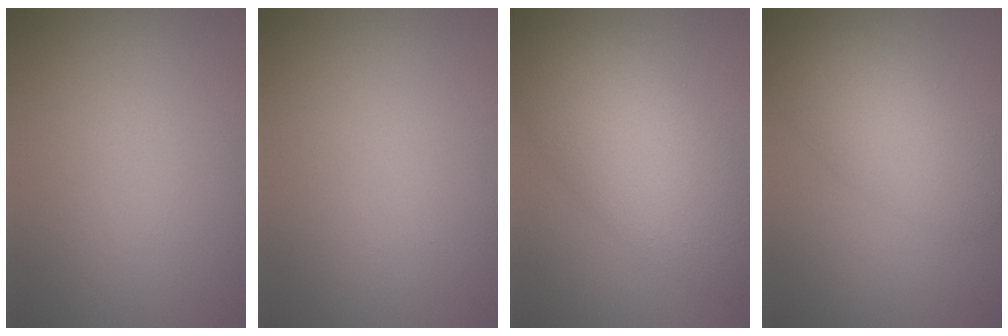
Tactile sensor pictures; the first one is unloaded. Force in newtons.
{"total": 0.0}
{"total": 8.1, "press": 8.1, "slide": 0.3}
{"total": 5.0, "press": 5.0, "slide": 0.2}